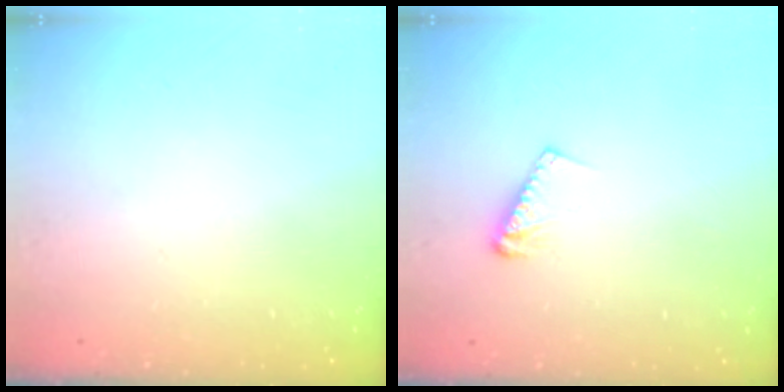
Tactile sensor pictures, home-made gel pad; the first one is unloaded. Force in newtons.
{"total": 4.8, "press": 4.8, "slide": 0.4}